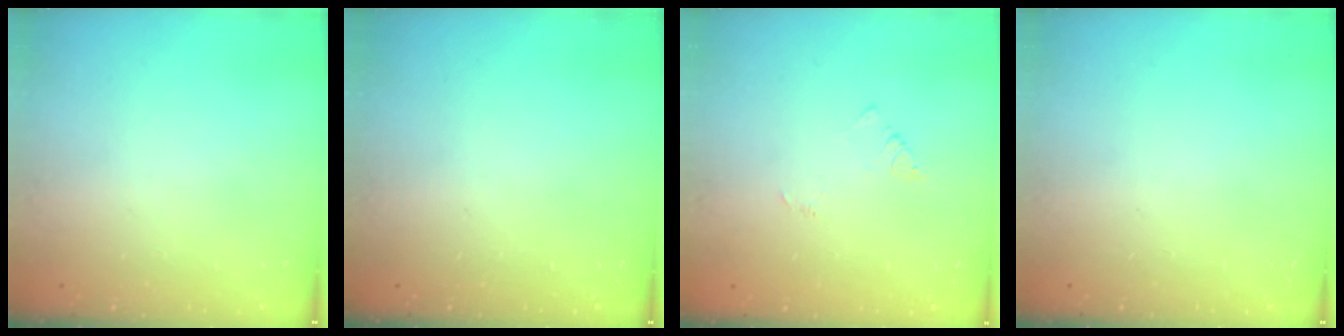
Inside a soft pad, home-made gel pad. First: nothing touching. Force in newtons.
{"total": 0.0}
{"total": 2.4, "press": 2.4, "slide": 0.3}
{"total": 0.0}